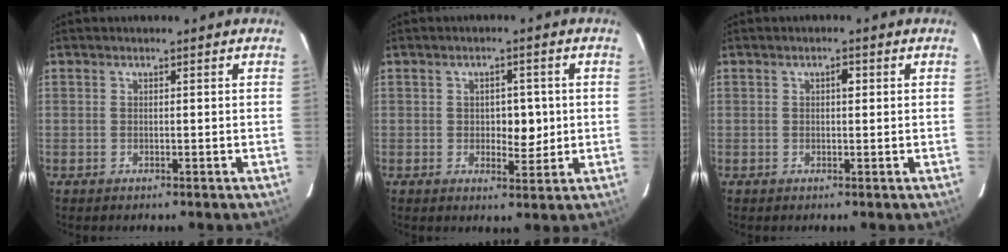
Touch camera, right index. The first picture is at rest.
{"total": 4.3, "force": [0.1, 2.4, 3.5], "torque": [-0.042, 0.001, 0.007]}
{"total": 1.3, "force": [0.3, 0.5, 1.2], "torque": [-0.019, 0.003, 0.003]}